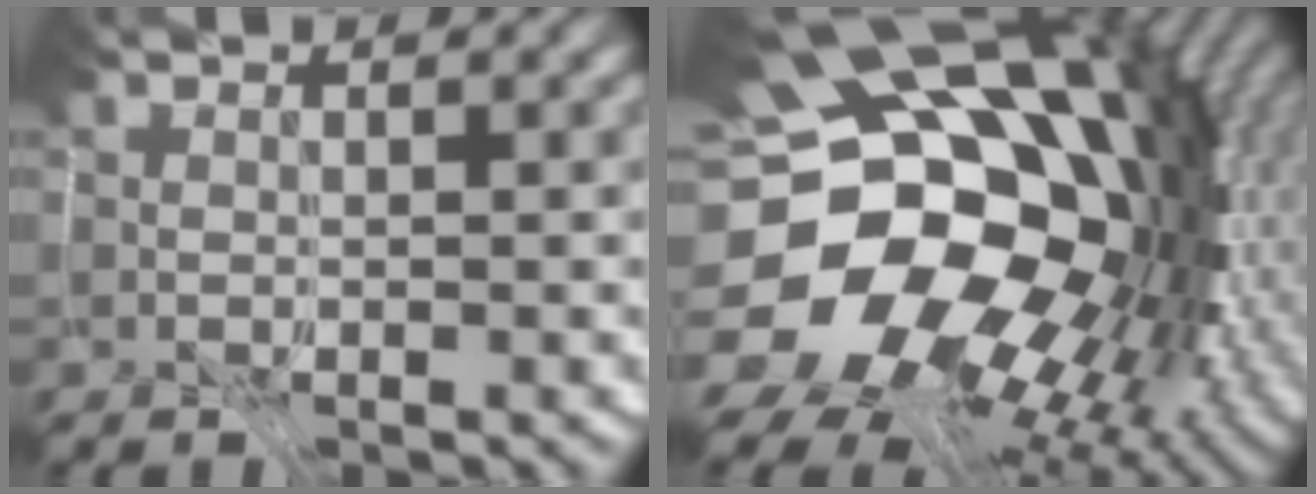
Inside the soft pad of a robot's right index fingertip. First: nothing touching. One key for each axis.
{"total": 15.9, "fx": -2.5, "fy": 10.1, "fz": 12.0, "tx": -0.178, "ty": -0.053, "tz": -0.014}